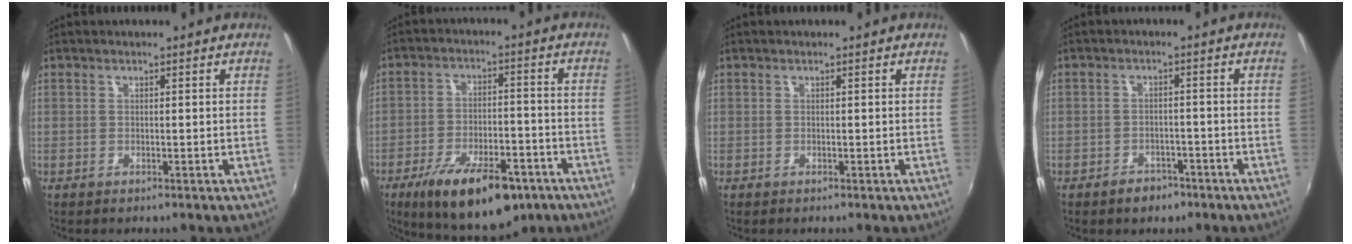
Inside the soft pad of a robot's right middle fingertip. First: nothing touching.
{"total": 17.7, "force": [-11.0, 6.7, 12.1], "torque": [-0.215, -0.028, -0.163]}
{"total": 0.0}
{"total": 4.3, "force": [-3.0, 2.8, 1.2], "torque": [-0.034, 0.005, -0.039]}